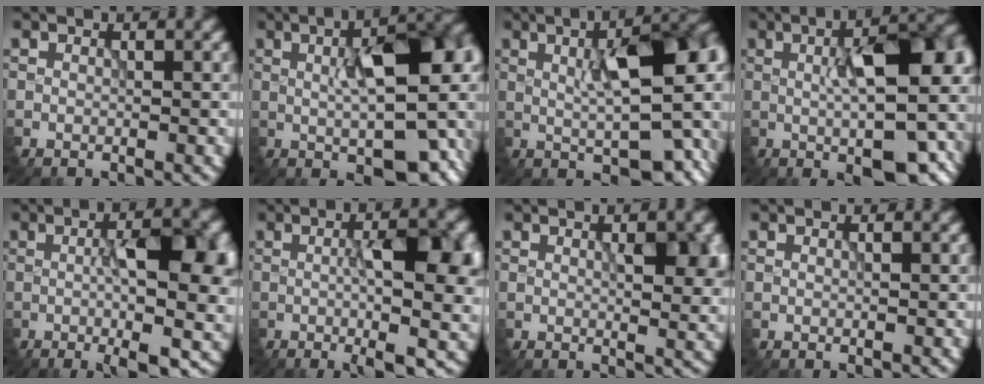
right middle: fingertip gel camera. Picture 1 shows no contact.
{"total": 14.7, "force": [-0.8, 6.0, 13.4], "torque": [-0.157, 0.003, 0.007]}
{"total": 13.3, "force": [-0.4, 4.9, 12.3], "torque": [-0.145, 0.009, 0.007]}
{"total": 14.1, "force": [-1.9, 5.2, 13.0], "torque": [-0.150, 0.003, -0.017]}
{"total": 10.8, "force": [-1.6, 3.2, 10.2], "torque": [-0.149, -0.014, -0.018]}
{"total": 9.6, "force": [-1.2, 2.7, 9.2], "torque": [-0.136, -0.016, -0.011]}
{"total": 4.6, "force": [0.6, 1.7, 4.2], "torque": [-0.058, -0.009, 0.017]}
{"total": 0.0}